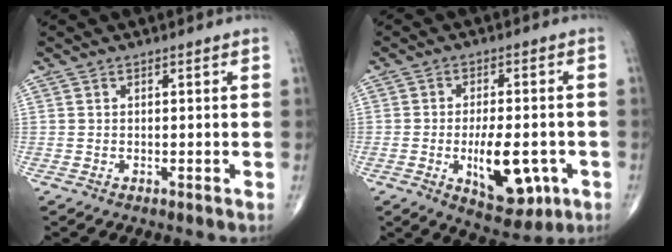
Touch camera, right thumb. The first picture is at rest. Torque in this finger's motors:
{"motor_torque": [2.59, 2.39, 0.95, -1.29, 0.46]}